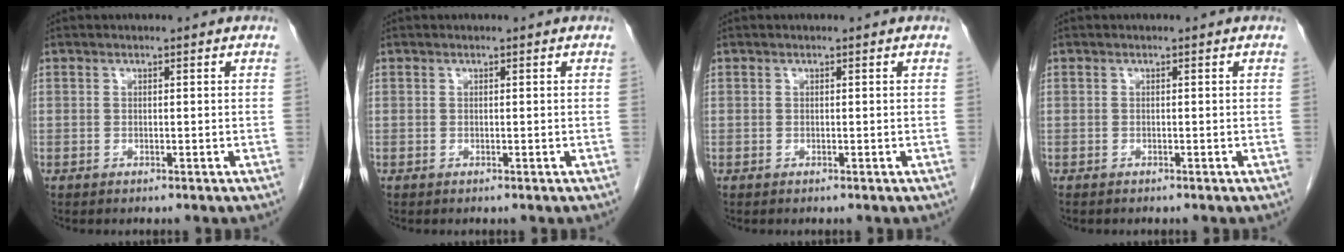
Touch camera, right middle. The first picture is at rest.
{"total": 0.0}
{"total": 0.0}
{"total": 0.6, "force": [-0.6, 0.1, 0.2], "torque": [-0.005, -0.001, -0.011]}